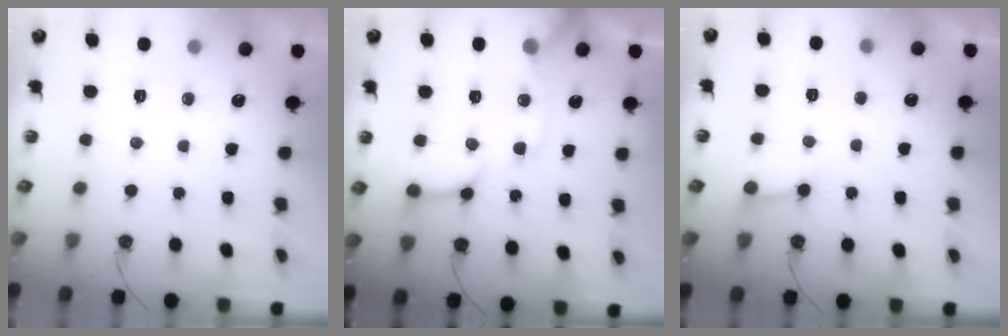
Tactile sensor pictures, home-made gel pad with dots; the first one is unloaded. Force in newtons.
{"total": 15.1, "press": 15.0, "slide": 1.7}
{"total": 5.2, "press": 5.1, "slide": 0.5}